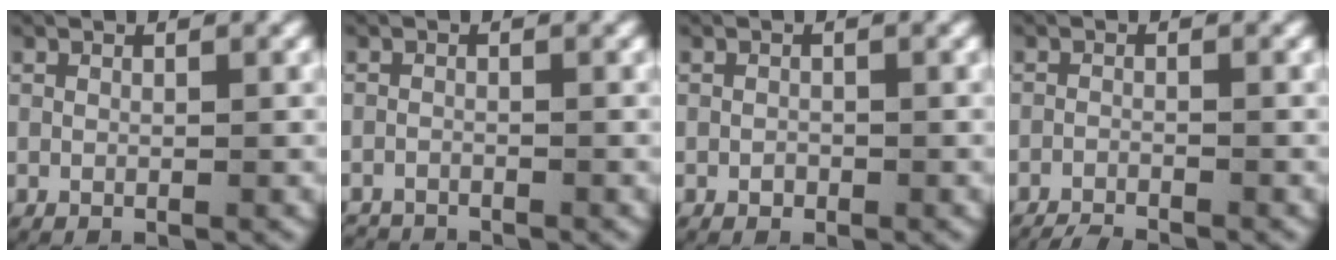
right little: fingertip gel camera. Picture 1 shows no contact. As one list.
[{"total": 1.7, "force": [-1.7, 0.3, -0.1], "torque": [-0.002, -0.011, -0.028]}, {"total": 0.7, "force": [-0.4, 0.6, 0.1], "torque": [0.001, -0.001, -0.008]}, {"total": 3.7, "force": [-3.6, 0.9, 0.5], "torque": [-0.012, -0.015, -0.056]}]